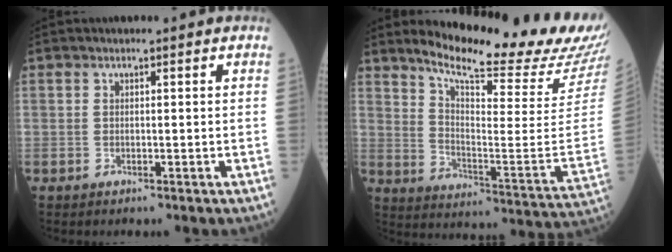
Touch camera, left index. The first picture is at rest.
{"total": 25.0, "force": [22.5, 1.8, 10.9], "torque": [-0.173, -0.105, 0.292]}